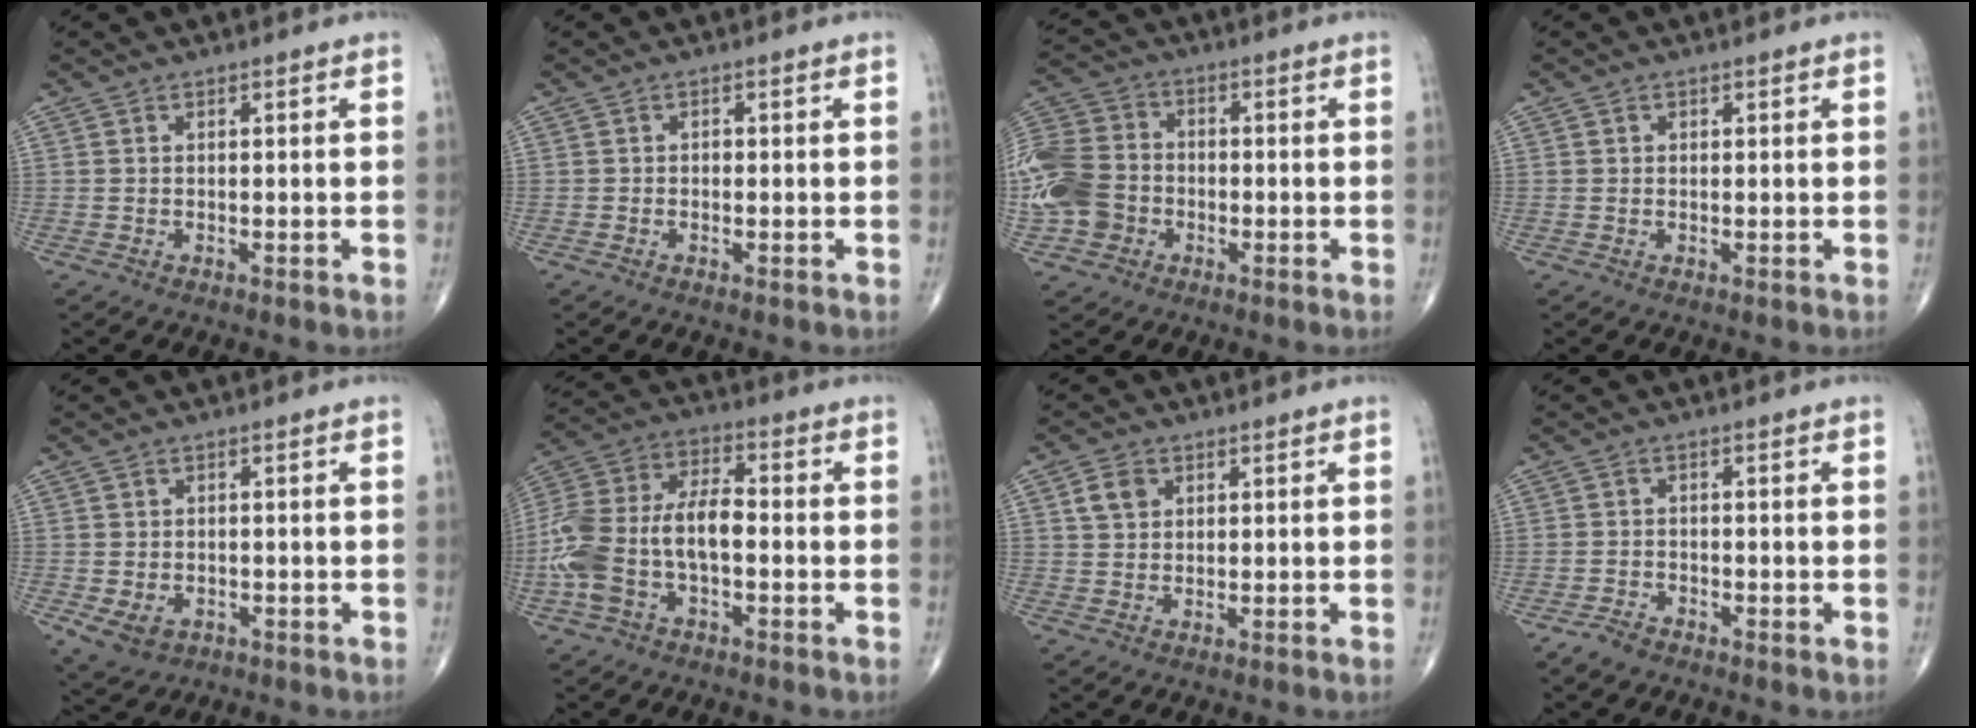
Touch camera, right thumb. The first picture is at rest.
{"total": 0.6, "force": [-0.1, 0.4, 0.3], "torque": [-0.002, 0.002, -0.004]}
{"total": 14.5, "force": [-3.0, 11.9, 7.7], "torque": [-0.175, 0.023, -0.058]}
{"total": 0.6, "force": [0.2, 0.5, 0.2], "torque": [0.005, 0.001, 0.001]}
{"total": 5.0, "force": [-1.7, 3.8, 2.8], "torque": [-0.045, 0.001, -0.016]}
{"total": 16.1, "force": [-2.9, 8.6, 13.3], "torque": [-0.289, 0.039, -0.056]}
{"total": 3.9, "force": [1.5, 3.0, 2.0], "torque": [-0.025, -0.001, 0.028]}
{"total": 2.6, "force": [-2.1, 1.2, 1.0], "torque": [-0.020, 0.003, -0.039]}